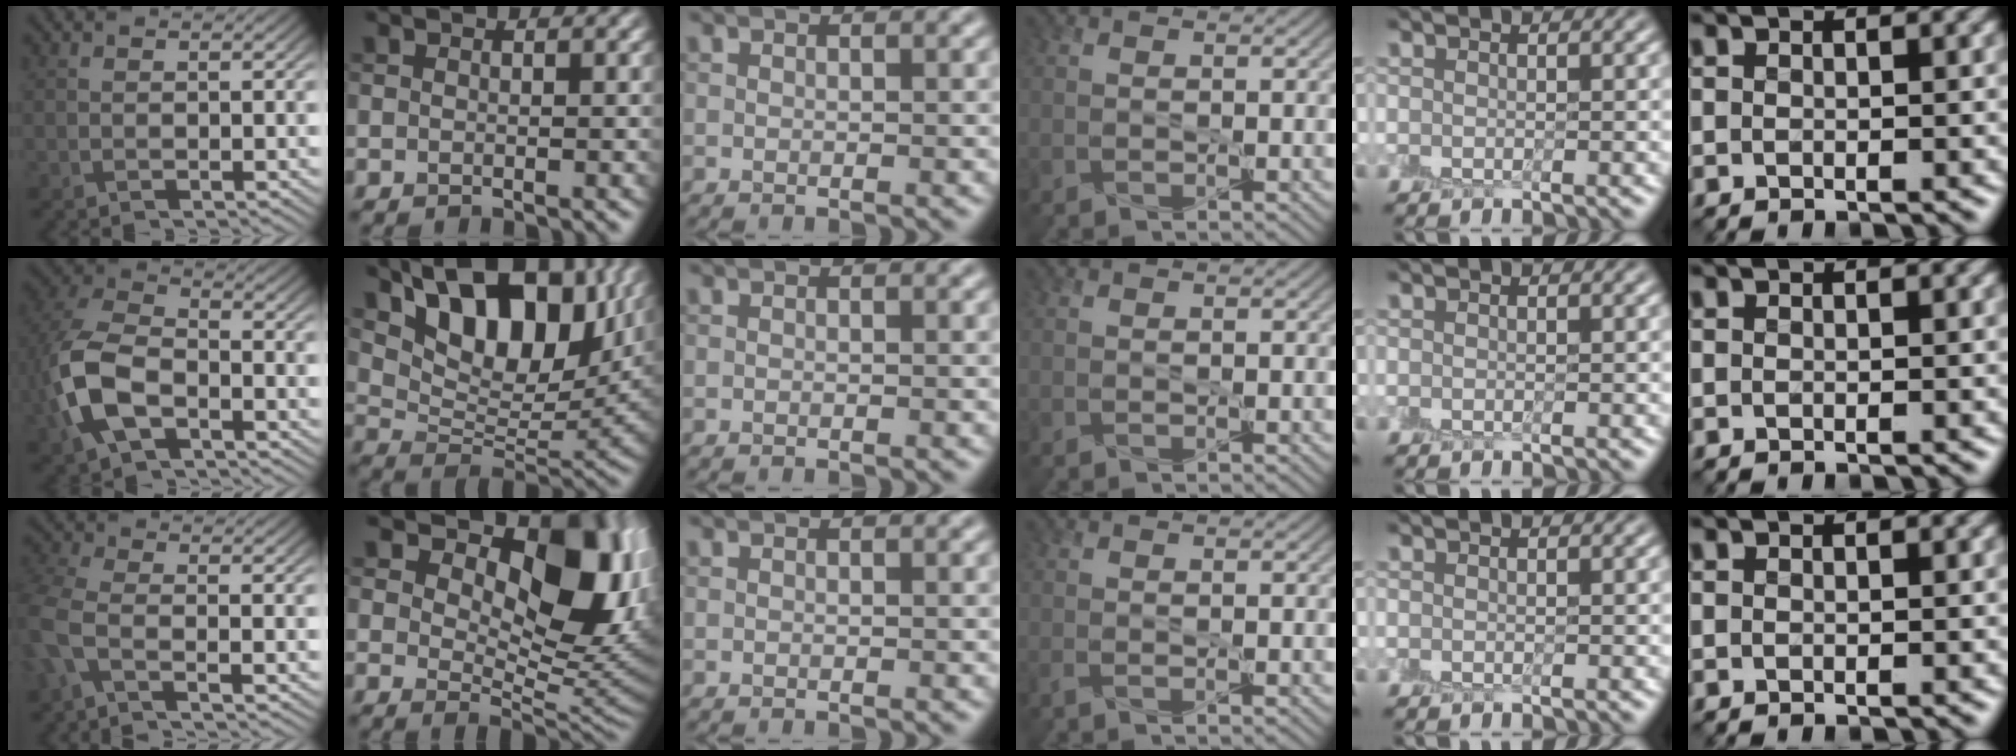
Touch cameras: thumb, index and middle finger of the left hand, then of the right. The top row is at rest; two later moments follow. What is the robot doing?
{"motion": "peel", "object": "lint roller sheet"}